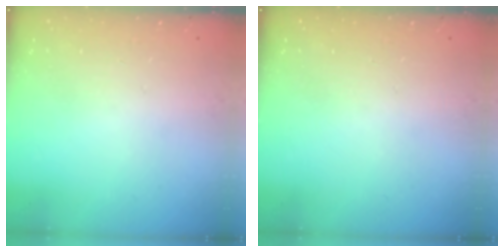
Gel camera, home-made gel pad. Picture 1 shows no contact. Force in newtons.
{"total": 0.0}